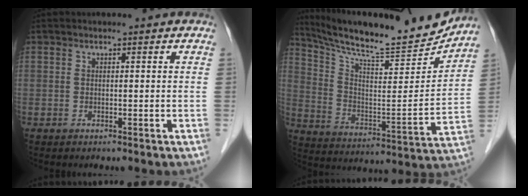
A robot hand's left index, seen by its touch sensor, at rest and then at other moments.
{"total": 19.9, "force": [18.6, 1.2, 7.0], "torque": [-0.132, -0.044, 0.289]}